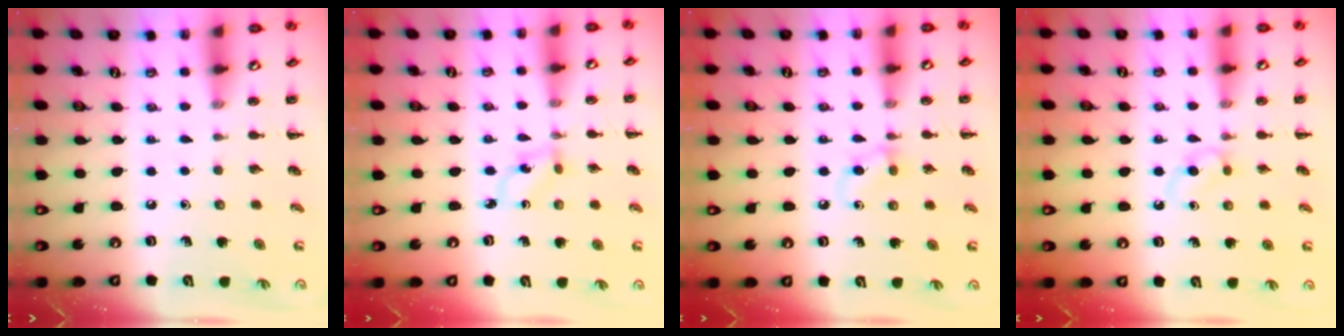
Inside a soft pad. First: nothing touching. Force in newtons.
{"total": 1.5, "press": 1.4, "slide": 0.4}
{"total": 5.0, "press": 4.7, "slide": 1.6}
{"total": 2.7, "press": 2.5, "slide": 1.2}